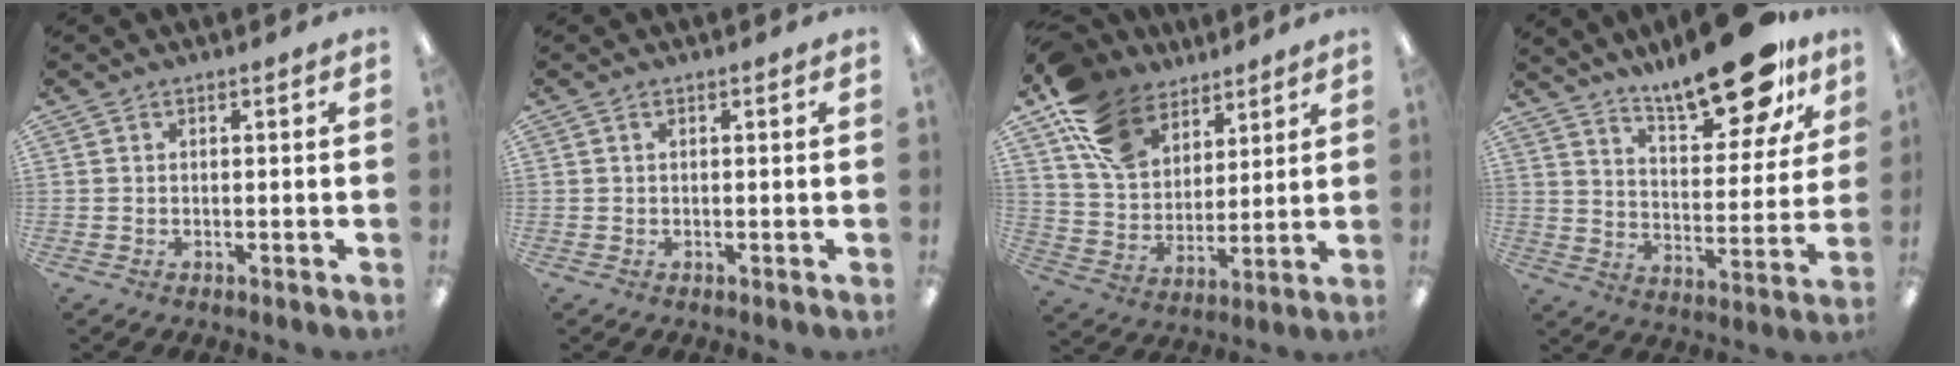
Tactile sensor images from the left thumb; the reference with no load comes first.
{"total": 0.0}
{"total": 15.3, "force": [10.0, 10.0, 5.9], "torque": [-0.119, -0.046, 0.197]}
{"total": 19.7, "force": [15.4, 6.3, 10.5], "torque": [-0.152, -0.099, 0.257]}